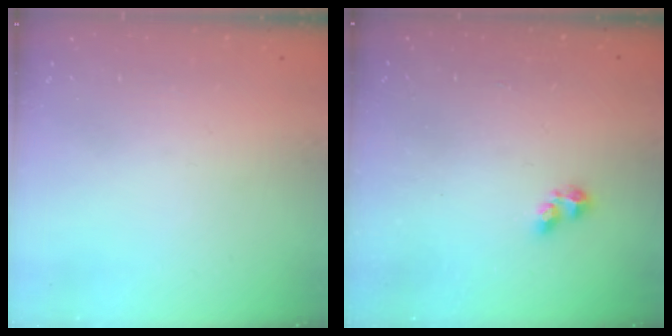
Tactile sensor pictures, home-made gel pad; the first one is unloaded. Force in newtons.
{"total": 1.8, "press": 1.7, "slide": 0.5}